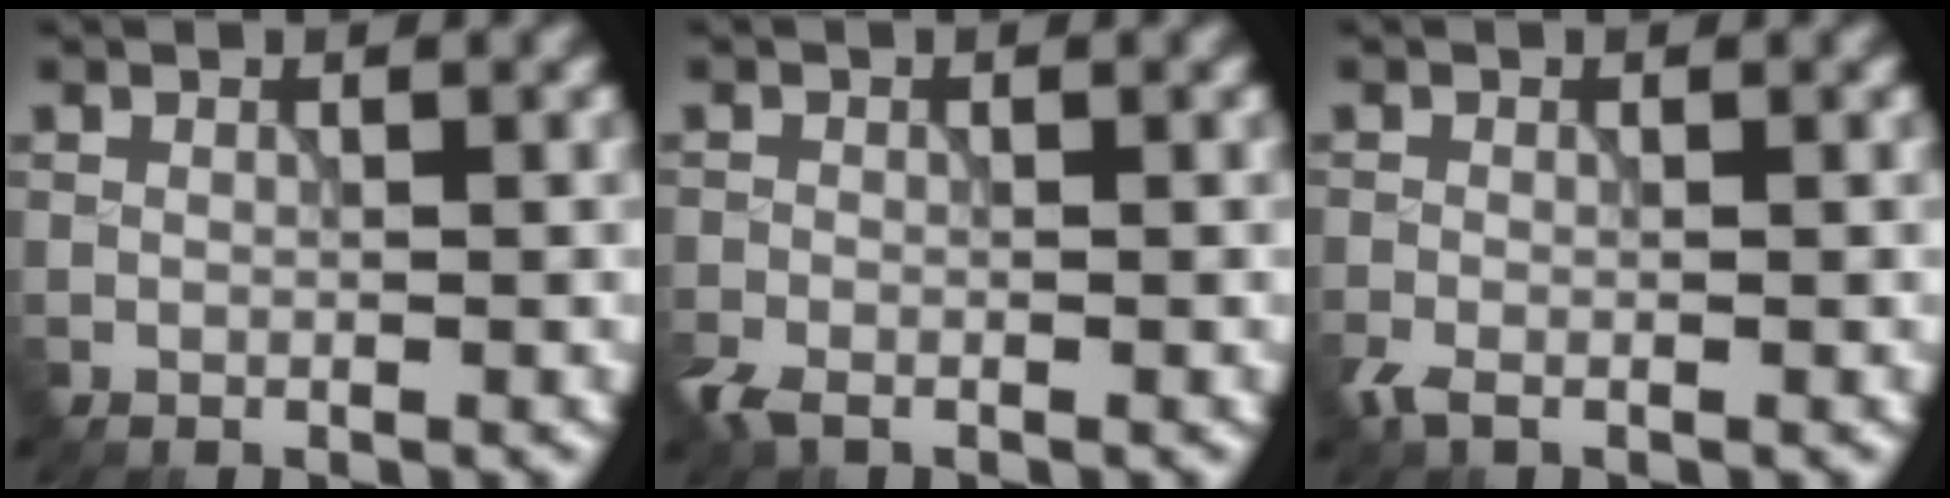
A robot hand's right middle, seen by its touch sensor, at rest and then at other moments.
{"total": 2.1, "force": [-1.6, 0.8, 1.0], "torque": [-0.027, -0.008, -0.041]}
{"total": 1.4, "force": [-1.0, 0.5, 0.9], "torque": [-0.026, -0.005, -0.025]}